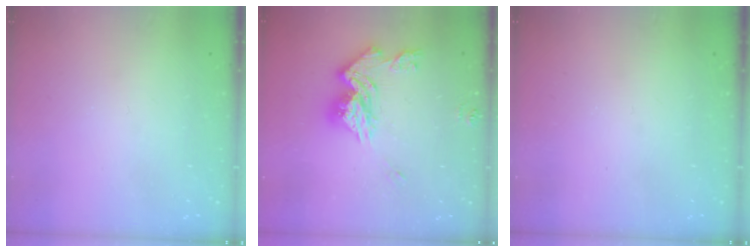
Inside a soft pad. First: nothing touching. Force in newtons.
{"total": 14.7, "press": 14.7, "slide": 1.6}
{"total": 0.0}